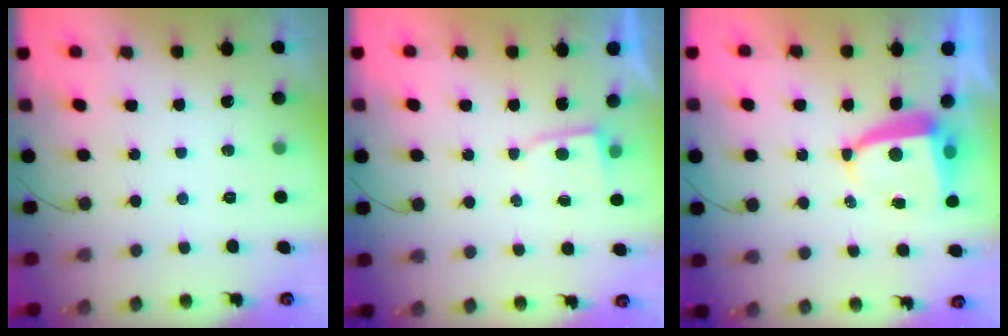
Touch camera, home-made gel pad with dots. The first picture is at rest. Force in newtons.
{"total": 2.1, "press": 2.1, "slide": 0.3}
{"total": 5.8, "press": 5.7, "slide": 0.8}